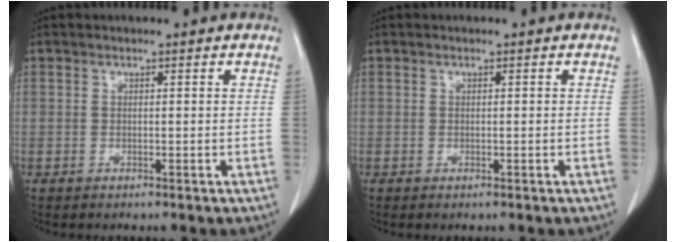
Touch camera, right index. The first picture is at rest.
{"total": 0.7, "force": [-0.2, 0.4, 0.5], "torque": [-0.017, -0.002, -0.001]}